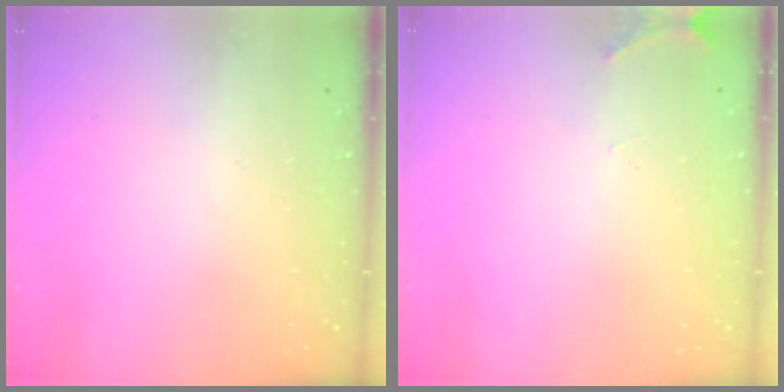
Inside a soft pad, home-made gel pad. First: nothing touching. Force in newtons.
{"total": 5.6, "press": 5.4, "slide": 1.3}